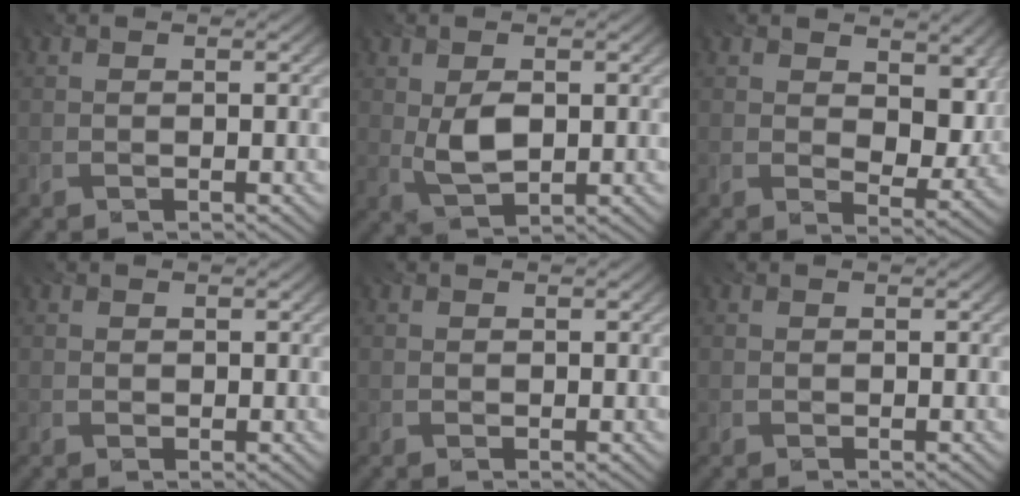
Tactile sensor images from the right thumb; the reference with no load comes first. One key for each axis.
{"total": 4.7, "fx": 0.3, "fy": 2.8, "fz": 3.8, "tx": -0.084, "ty": -0.002, "tz": 0.014}
{"total": 8.3, "fx": 2.2, "fy": 5.2, "fz": 6.1, "tx": -0.109, "ty": -0.014, "tz": 0.031}
{"total": 1.0, "fx": 0.5, "fy": 0.8, "fz": 0.3, "tx": -0.009, "ty": -0.002, "tz": 0.007}
{"total": 0.7, "fx": 0.4, "fy": 0.5, "fz": 0.2, "tx": -0.005, "ty": -0.001, "tz": 0.007}
{"total": 0.5, "fx": 0.3, "fy": 0.4, "fz": 0.1, "tx": -0.003, "ty": -0.001, "tz": 0.005}